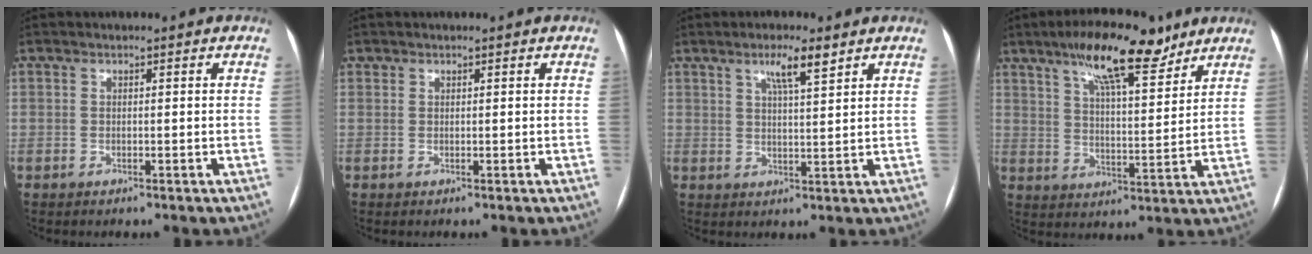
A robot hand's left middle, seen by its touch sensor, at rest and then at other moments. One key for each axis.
{"total": 0.0}
{"total": 4.8, "fx": 3.0, "fy": 0.4, "fz": 3.7, "tx": -0.064, "ty": 0.001, "tz": 0.050}
{"total": 13.6, "fx": 9.4, "fy": 3.3, "fz": 9.3, "tx": -0.154, "ty": 0.014, "tz": 0.155}